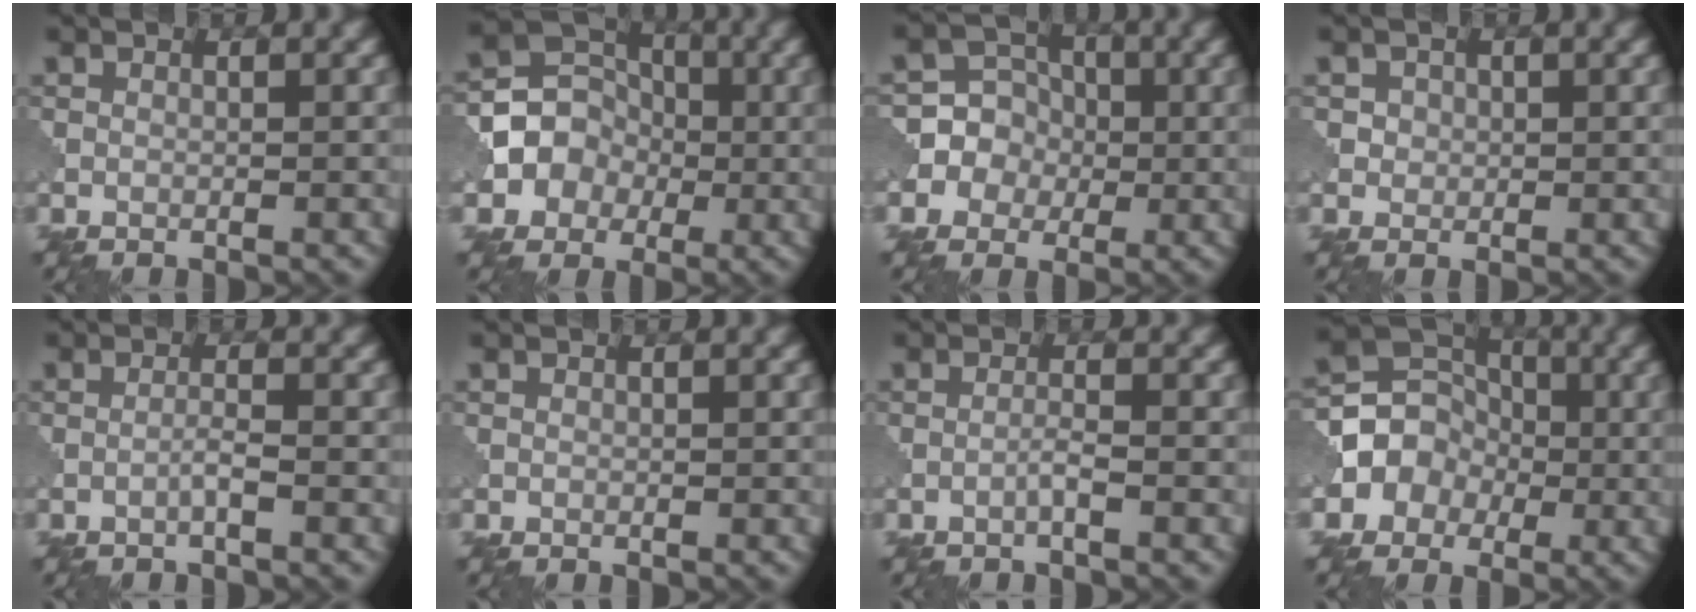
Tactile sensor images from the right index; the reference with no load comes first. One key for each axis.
{"total": 5.7, "fx": -1.0, "fy": 5.2, "fz": 2.2, "tx": -0.012, "ty": 0.006, "tz": -0.038}
{"total": 6.7, "fx": -0.7, "fy": 6.5, "fz": 1.7, "tx": -0.027, "ty": 0.033, "tz": -0.044}
{"total": 1.5, "fx": 0.4, "fy": 1.3, "fz": 0.3, "tx": -0.003, "ty": -0.003, "tz": 0.018}
{"total": 1.3, "fx": -0.6, "fy": 0.0, "fz": 1.1, "tx": -0.018, "ty": 0.008, "tz": -0.016}
{"total": 0.0}
{"total": 1.2, "fx": -0.6, "fy": 0.0, "fz": 1.1, "tx": -0.018, "ty": 0.008, "tz": -0.016}
{"total": 5.1, "fx": -1.0, "fy": 4.6, "fz": 1.9, "tx": -0.008, "ty": 0.009, "tz": -0.036}